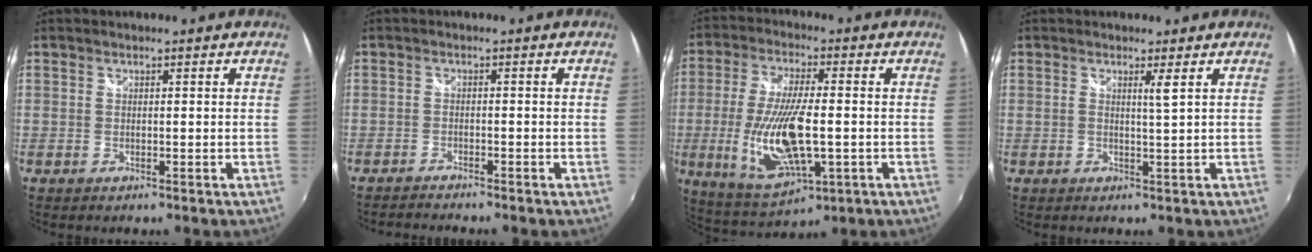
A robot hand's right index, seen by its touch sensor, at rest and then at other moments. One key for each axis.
{"total": 2.8, "fx": -2.8, "fy": -0.1, "fz": 0.5, "tx": -0.026, "ty": -0.010, "tz": -0.050}
{"total": 16.4, "fx": -2.7, "fy": 5.7, "fz": 15.1, "tx": -0.303, "ty": -0.022, "tz": -0.039}
{"total": 1.8, "fx": 0.7, "fy": -0.7, "fz": 1.5, "tx": -0.025, "ty": -0.009, "tz": 0.010}